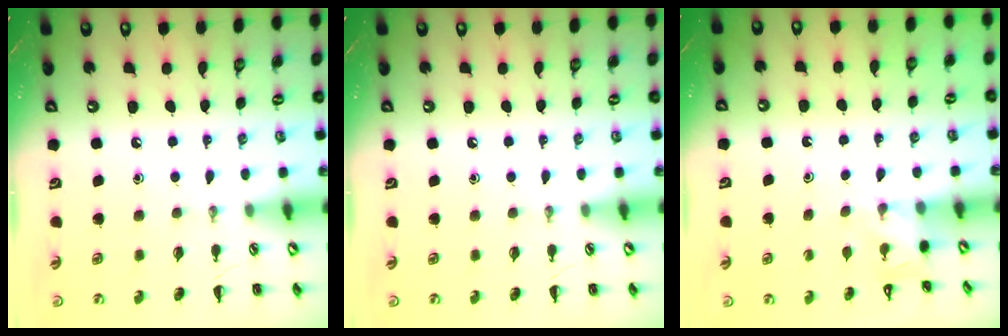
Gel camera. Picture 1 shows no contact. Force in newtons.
{"total": 0.0}
{"total": 3.5, "press": 3.3, "slide": 1.1}